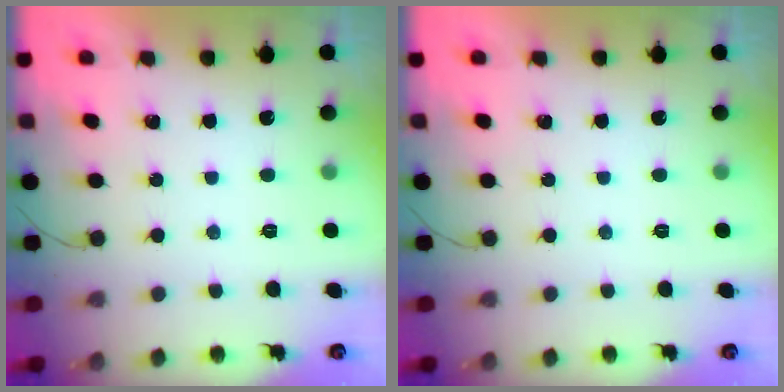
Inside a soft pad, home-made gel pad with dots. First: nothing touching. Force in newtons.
{"total": 0.0}